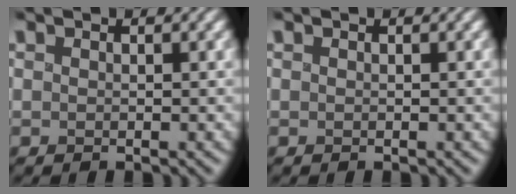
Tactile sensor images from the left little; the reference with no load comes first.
{"total": 0.0}